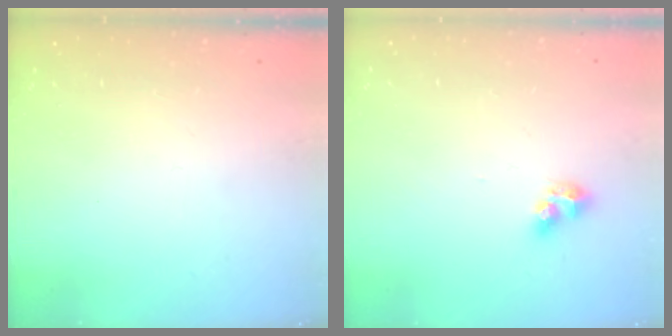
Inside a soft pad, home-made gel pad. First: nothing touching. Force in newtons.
{"total": 6.1, "press": 6.1, "slide": 0.2}